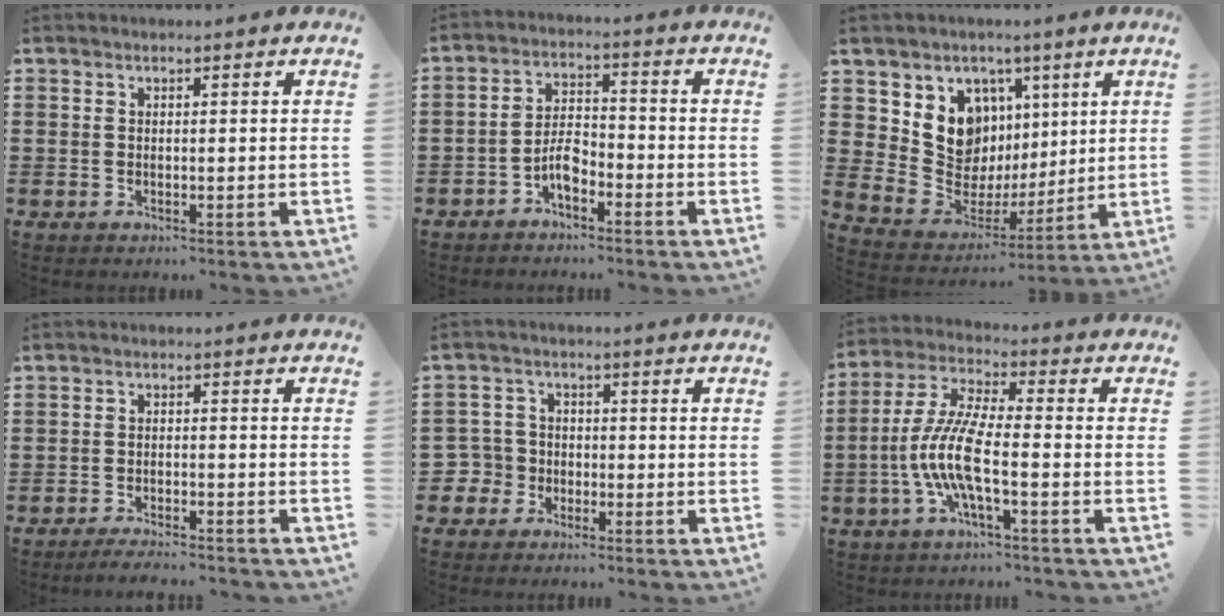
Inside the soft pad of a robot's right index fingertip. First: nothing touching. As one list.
[{"total": 4.7, "force": [-2.7, 2.1, 3.3], "torque": [-0.078, 0.004, -0.056]}, {"total": 10.4, "force": [4.0, 8.9, 3.6], "torque": [-0.096, -0.029, 0.082]}, {"total": 2.4, "force": [-2.4, 0.0, 0.3], "torque": [-0.009, 0.001, -0.048]}, {"total": 3.9, "force": [-2.0, 3.3, 0.5], "torque": [-0.047, -0.001, -0.050]}, {"total": 9.2, "force": [-3.1, 1.8, 8.4], "torque": [-0.204, -0.019, -0.069]}]